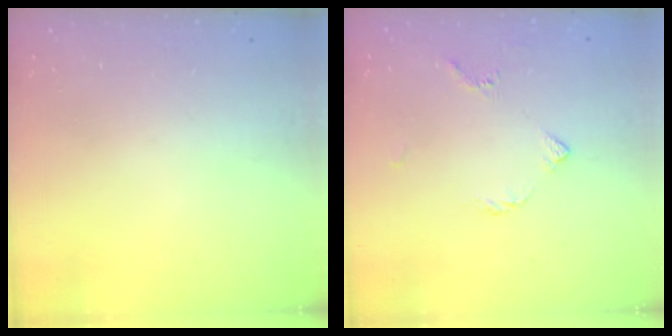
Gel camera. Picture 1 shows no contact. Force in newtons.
{"total": 4.0, "press": 3.9, "slide": 0.8}